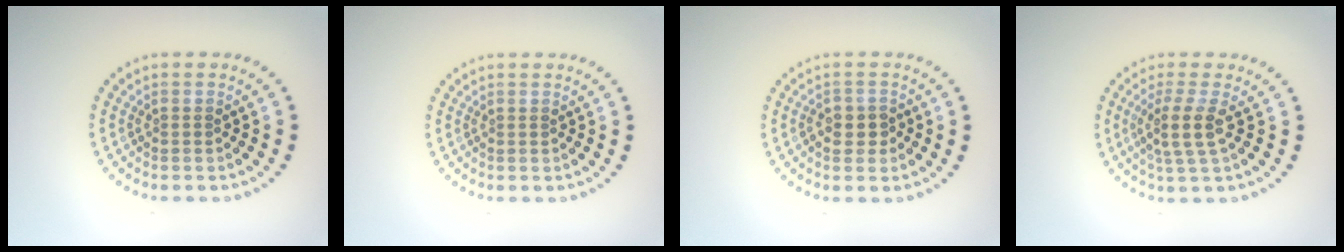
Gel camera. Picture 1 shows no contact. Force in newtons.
{"total": 0.0}
{"total": 2.4, "press": 2.3, "slide": 0.9}
{"total": 2.8, "press": 2.3, "slide": 1.6}